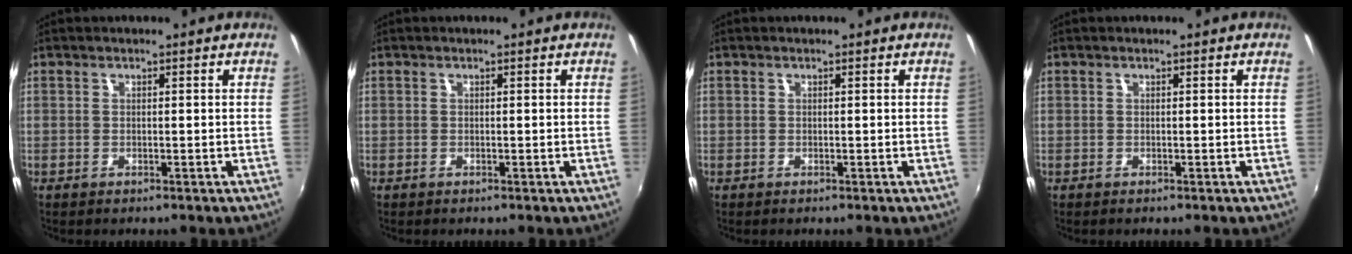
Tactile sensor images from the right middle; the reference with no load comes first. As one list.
[{"total": 0.0}, {"total": 0.0}, {"total": 0.0}]